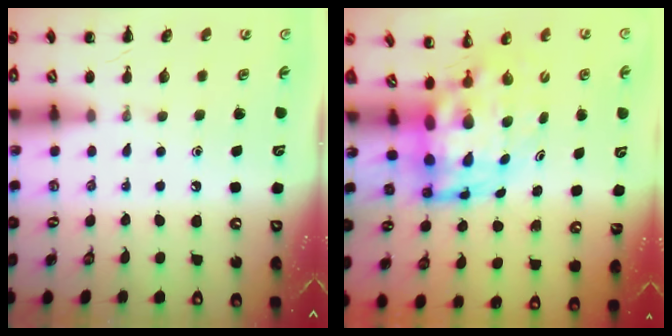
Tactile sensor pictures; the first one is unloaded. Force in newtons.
{"total": 7.4, "press": 7.1, "slide": 2.2}